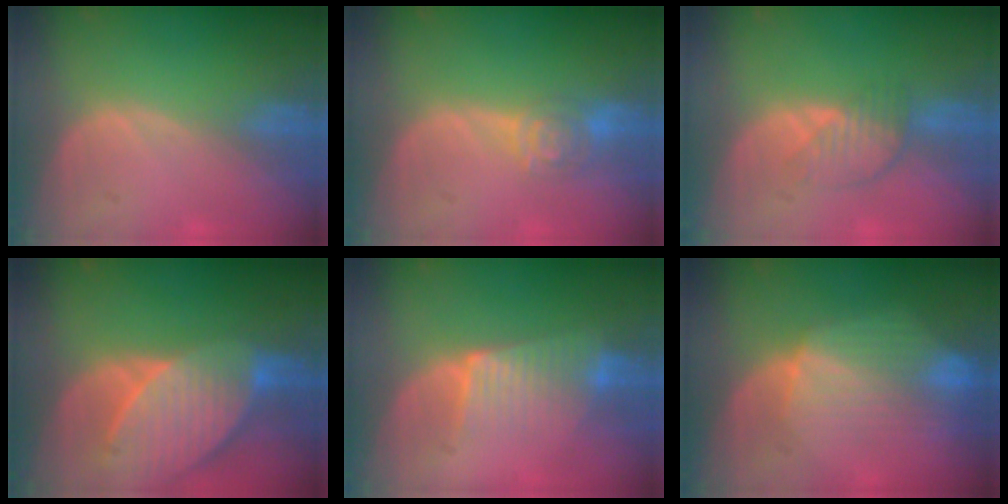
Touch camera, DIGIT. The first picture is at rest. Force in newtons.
{"total": 4.6, "press": 4.2, "slide": 1.9}
{"total": 3.9, "press": 3.6, "slide": 1.4}
{"total": 10.4, "press": 9.1, "slide": 5.0}
{"total": 6.5, "press": 6.1, "slide": 2.4}
{"total": 8.9, "press": 8.0, "slide": 3.9}